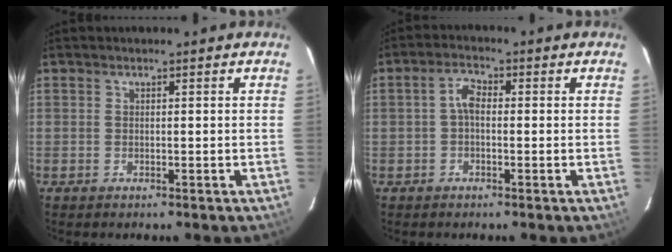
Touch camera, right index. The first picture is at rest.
{"total": 2.9, "force": [-0.3, 1.7, 2.4], "torque": [-0.047, 0.012, -0.005]}